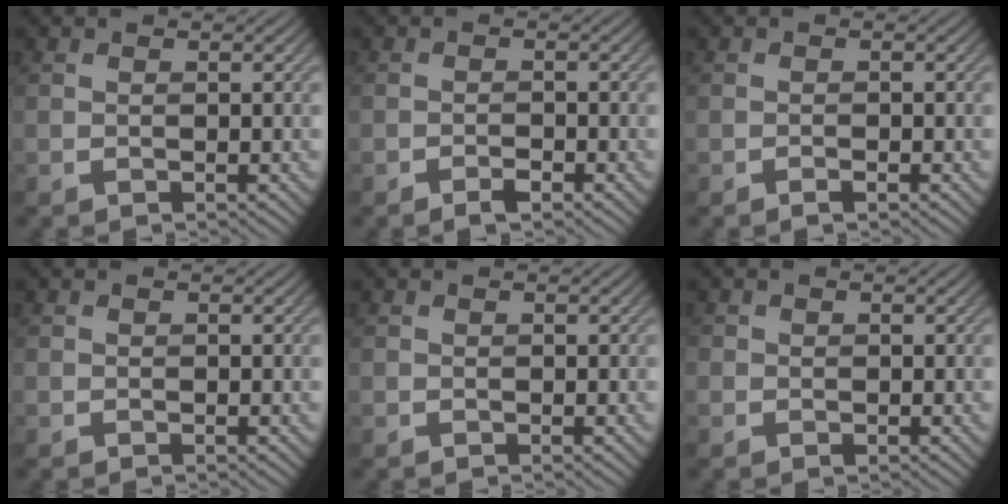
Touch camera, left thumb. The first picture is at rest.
{"total": 1.5, "force": [-1.1, 0.4, 0.9], "torque": [-0.015, 0.001, -0.020]}
{"total": 0.8, "force": [-0.6, 0.2, 0.5], "torque": [-0.010, 0.000, -0.009]}
{"total": 0.0}
{"total": 0.0}
{"total": 0.8, "force": [-0.2, 0.7, 0.2], "torque": [-0.002, -0.005, -0.005]}